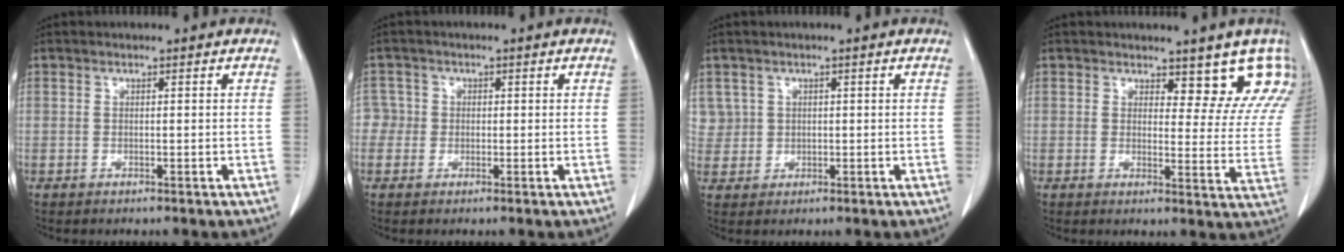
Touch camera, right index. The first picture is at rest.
{"total": 2.3, "force": [-0.4, 2.2, -0.2], "torque": [0.019, 0.009, -0.014]}
{"total": 2.8, "force": [0.9, 2.7, -0.3], "torque": [0.022, 0.004, 0.014]}
{"total": 9.9, "force": [8.6, 4.0, 2.7], "torque": [0.009, -0.024, 0.074]}